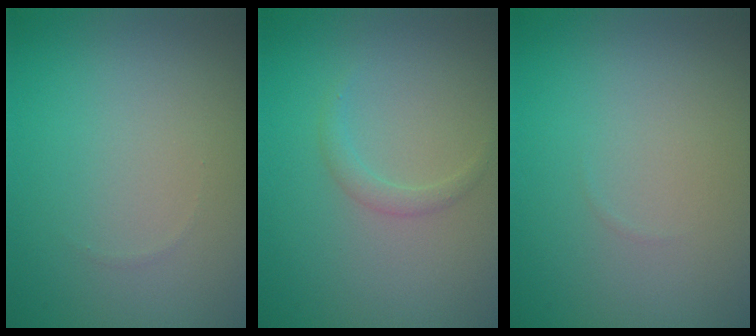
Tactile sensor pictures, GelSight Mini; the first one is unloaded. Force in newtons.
{"total": 1.1, "press": 1.1, "slide": 0.1}
{"total": 0.0}